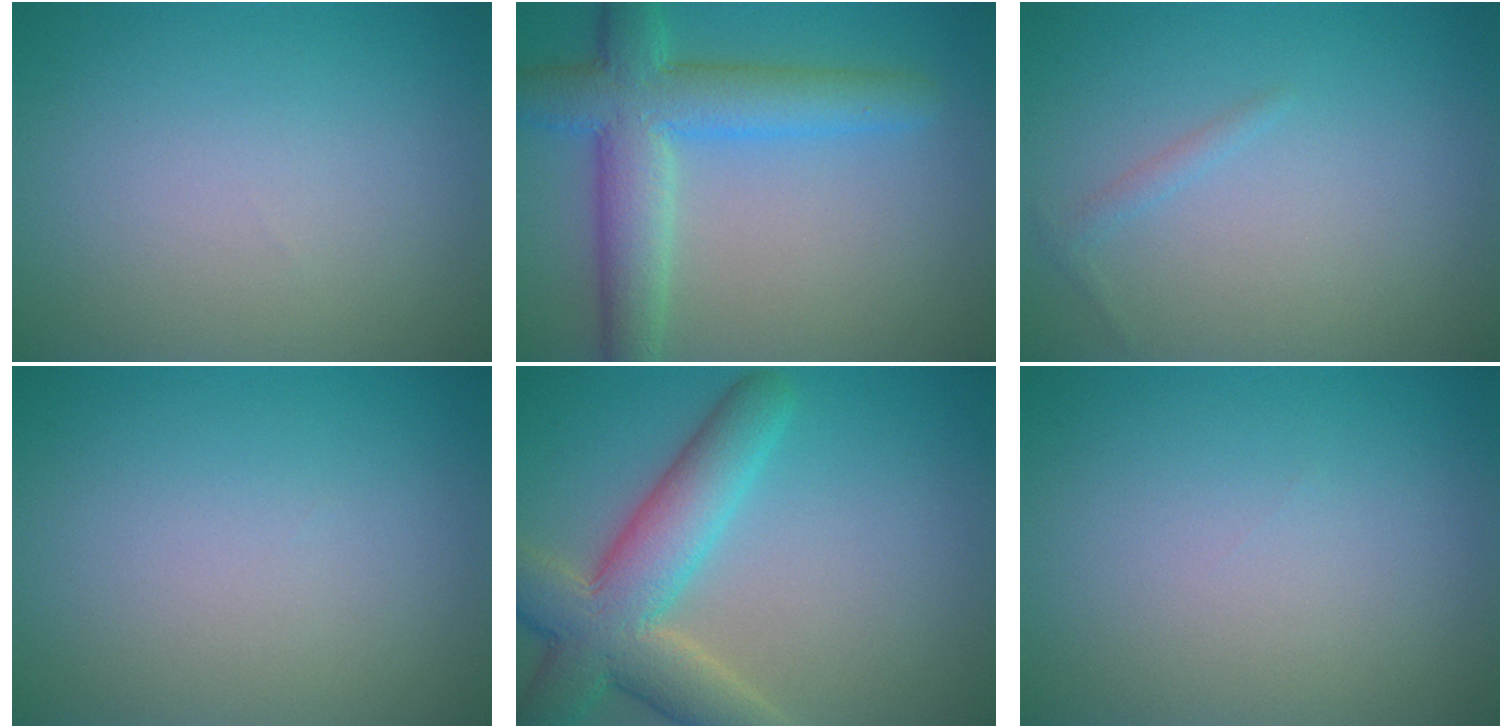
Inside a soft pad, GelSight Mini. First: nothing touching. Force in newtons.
{"total": 6.8, "press": 6.8, "slide": 0.2}
{"total": 0.8, "press": 0.8, "slide": 0.0}
{"total": 0.0}
{"total": 7.8, "press": 7.8, "slide": 0.5}
{"total": 0.0}